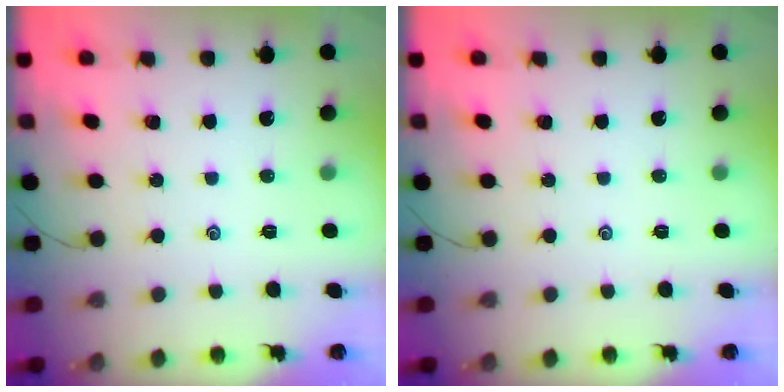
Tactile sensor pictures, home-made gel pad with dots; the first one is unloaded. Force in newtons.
{"total": 0.0}